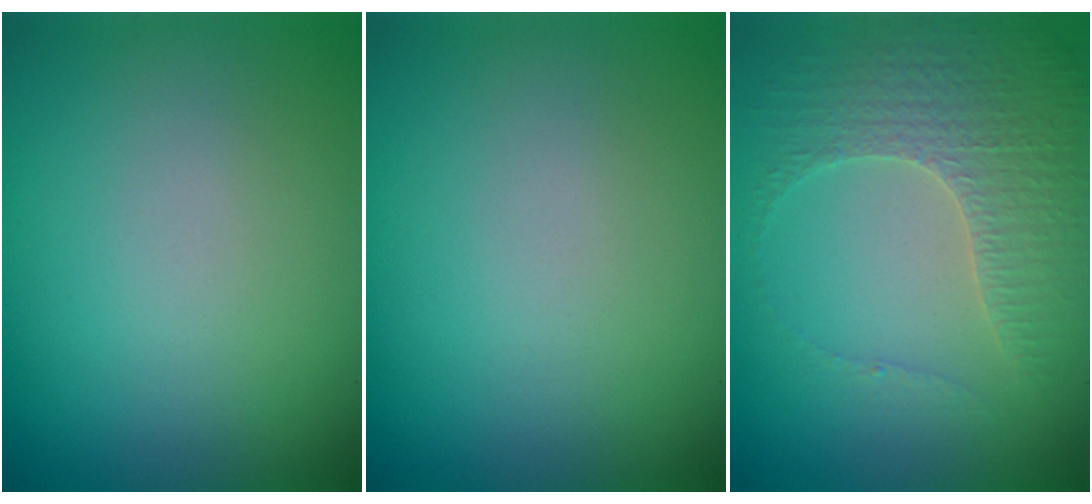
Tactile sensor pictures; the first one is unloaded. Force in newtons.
{"total": 0.0}
{"total": 3.3, "press": 3.2, "slide": 0.8}